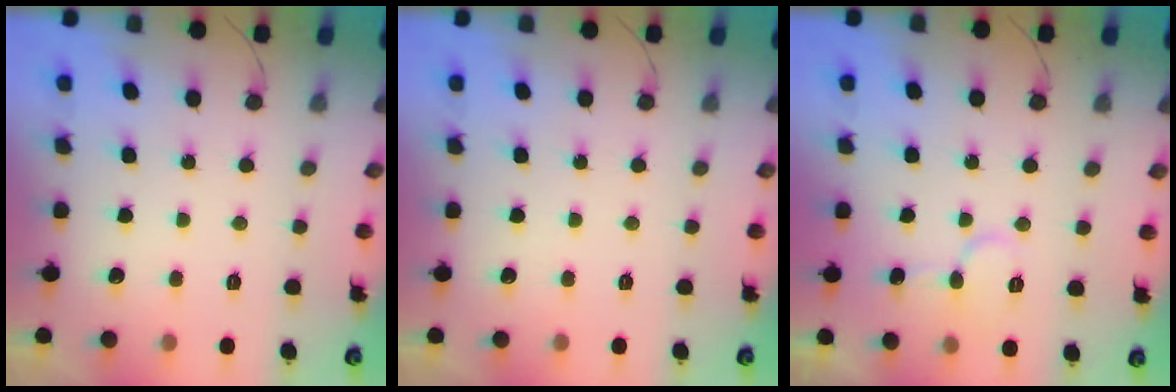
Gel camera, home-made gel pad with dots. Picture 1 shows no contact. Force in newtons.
{"total": 0.0}
{"total": 7.2, "press": 7.2, "slide": 0.7}